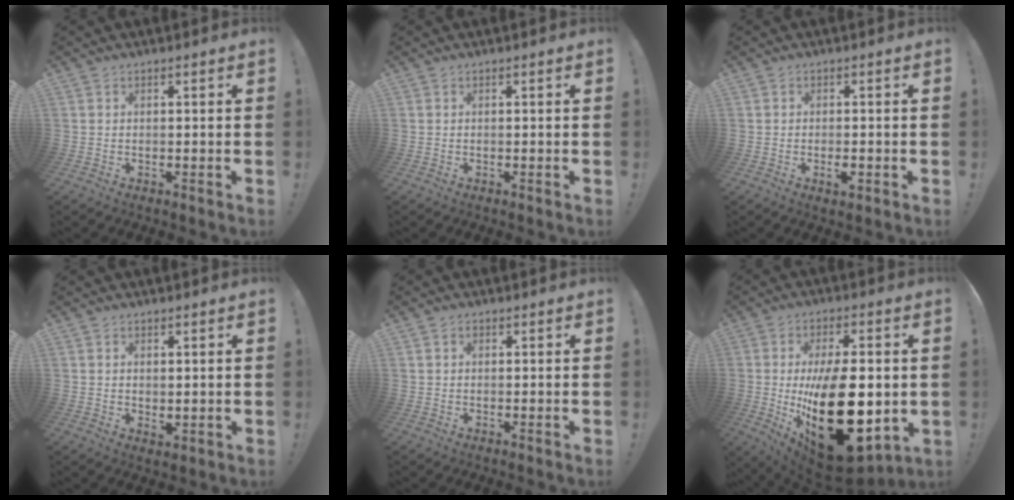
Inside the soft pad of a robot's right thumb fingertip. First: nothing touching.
{"total": 0.0}
{"total": 2.5, "force": [-1.1, 0.9, 2.1], "torque": [-0.025, 0.000, -0.019]}
{"total": 2.0, "force": [0.9, 1.2, 1.4], "torque": [-0.011, -0.008, 0.015]}
{"total": 1.2, "force": [0.3, 1.1, 0.5], "torque": [-0.004, 0.002, 0.005]}
{"total": 29.7, "force": [-3.2, 14.3, 25.8], "torque": [-0.425, -0.007, -0.025]}